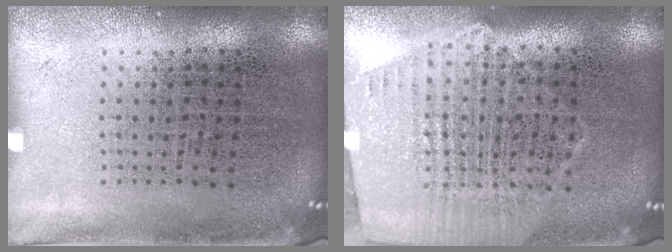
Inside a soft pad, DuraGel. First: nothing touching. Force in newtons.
{"total": 1.2, "press": 1.2, "slide": 0.3}